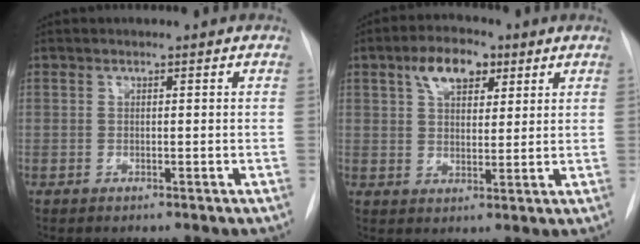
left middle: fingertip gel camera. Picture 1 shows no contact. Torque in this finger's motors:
{"motor_torque": [0.89, -0.34, 0.07, 0.02]}